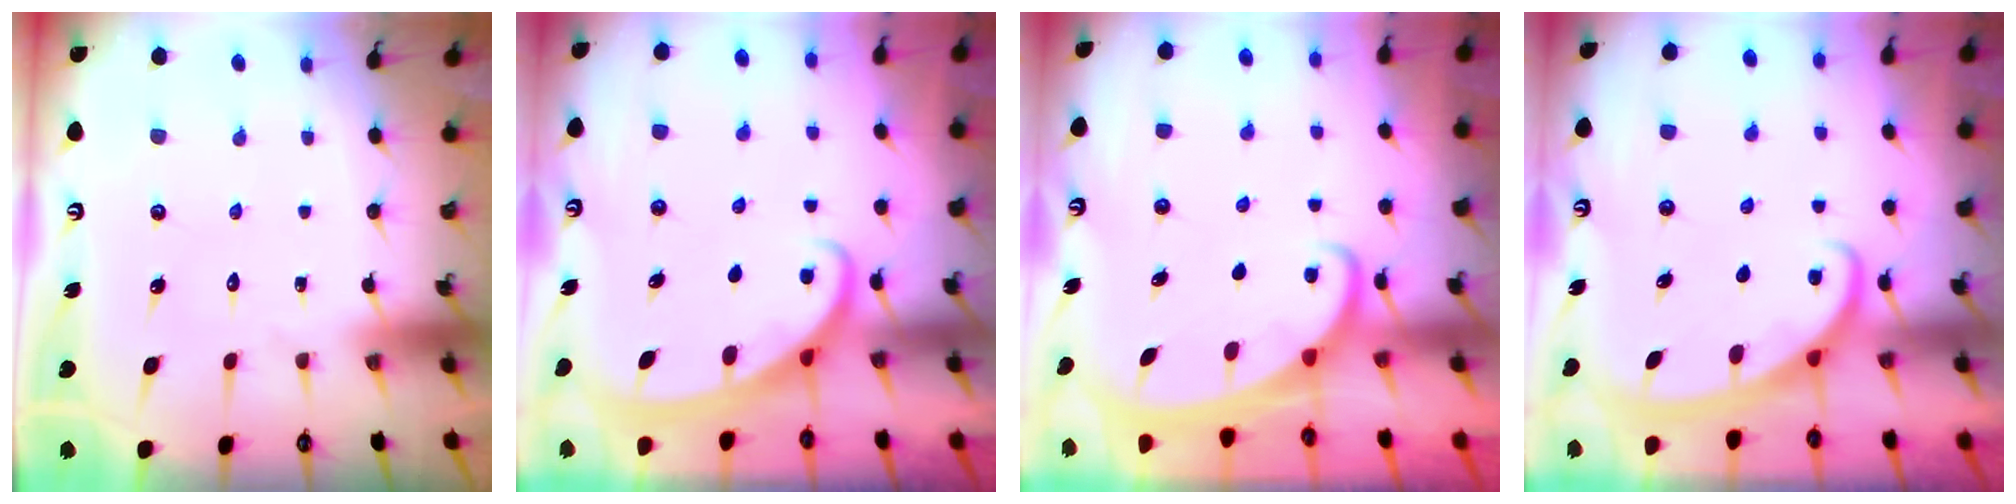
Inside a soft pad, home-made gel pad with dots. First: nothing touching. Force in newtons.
{"total": 2.5, "press": 2.5, "slide": 0.4}
{"total": 2.2, "press": 2.1, "slide": 0.3}
{"total": 3.0, "press": 2.9, "slide": 0.4}